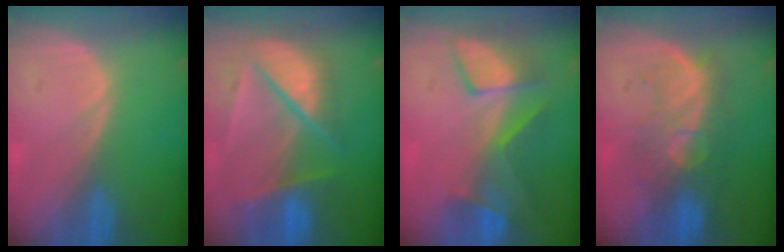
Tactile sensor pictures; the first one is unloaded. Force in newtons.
{"total": 9.4, "press": 8.2, "slide": 4.6}
{"total": 7.5, "press": 7.4, "slide": 1.5}
{"total": 9.0, "press": 8.3, "slide": 3.4}